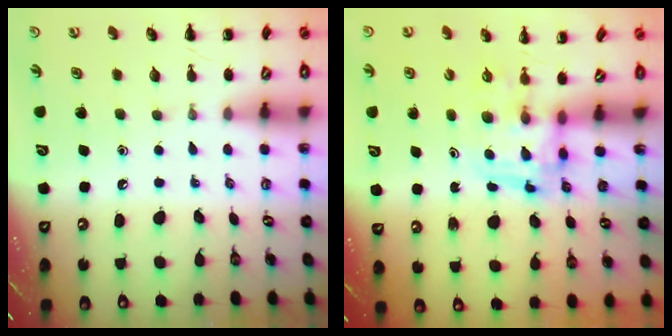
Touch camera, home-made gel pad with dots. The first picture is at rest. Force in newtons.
{"total": 3.6, "press": 3.5, "slide": 0.6}